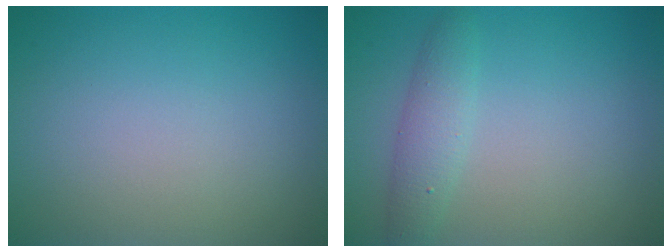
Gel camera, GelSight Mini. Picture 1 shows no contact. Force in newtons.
{"total": 2.4, "press": 2.4, "slide": 0.1}